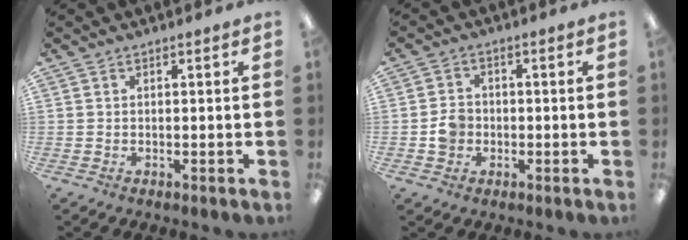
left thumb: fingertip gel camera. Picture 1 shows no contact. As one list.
[{"total": 4.4, "force": [-1.0, 3.8, 1.9], "torque": [-0.033, 0.009, -0.016]}]